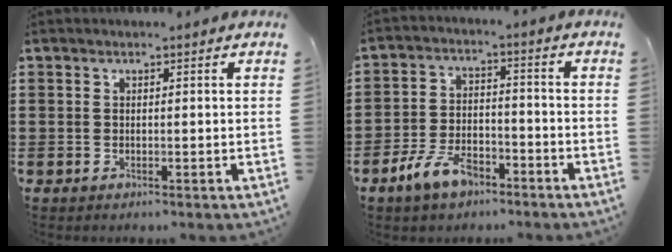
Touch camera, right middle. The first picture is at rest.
{"total": 6.8, "force": [-4.8, 2.9, 3.8], "torque": [-0.087, 0.009, -0.093]}